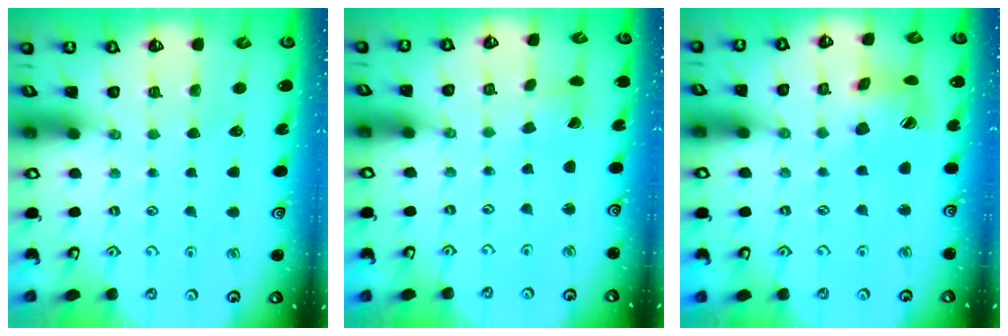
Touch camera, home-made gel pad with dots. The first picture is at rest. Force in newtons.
{"total": 1.8, "press": 1.8, "slide": 0.2}
{"total": 11.4, "press": 11.3, "slide": 1.4}